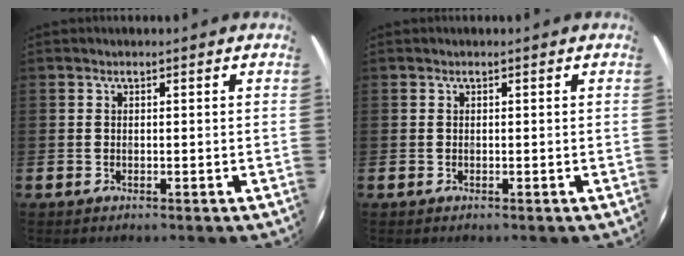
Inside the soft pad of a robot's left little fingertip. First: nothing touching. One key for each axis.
{"total": 0.0}